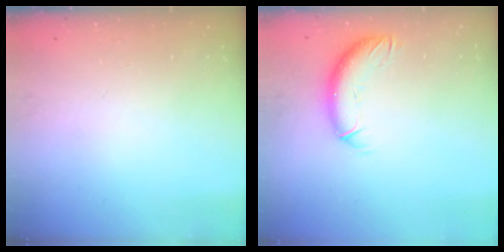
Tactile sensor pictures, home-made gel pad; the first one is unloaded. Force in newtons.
{"total": 10.0, "press": 9.9, "slide": 1.9}